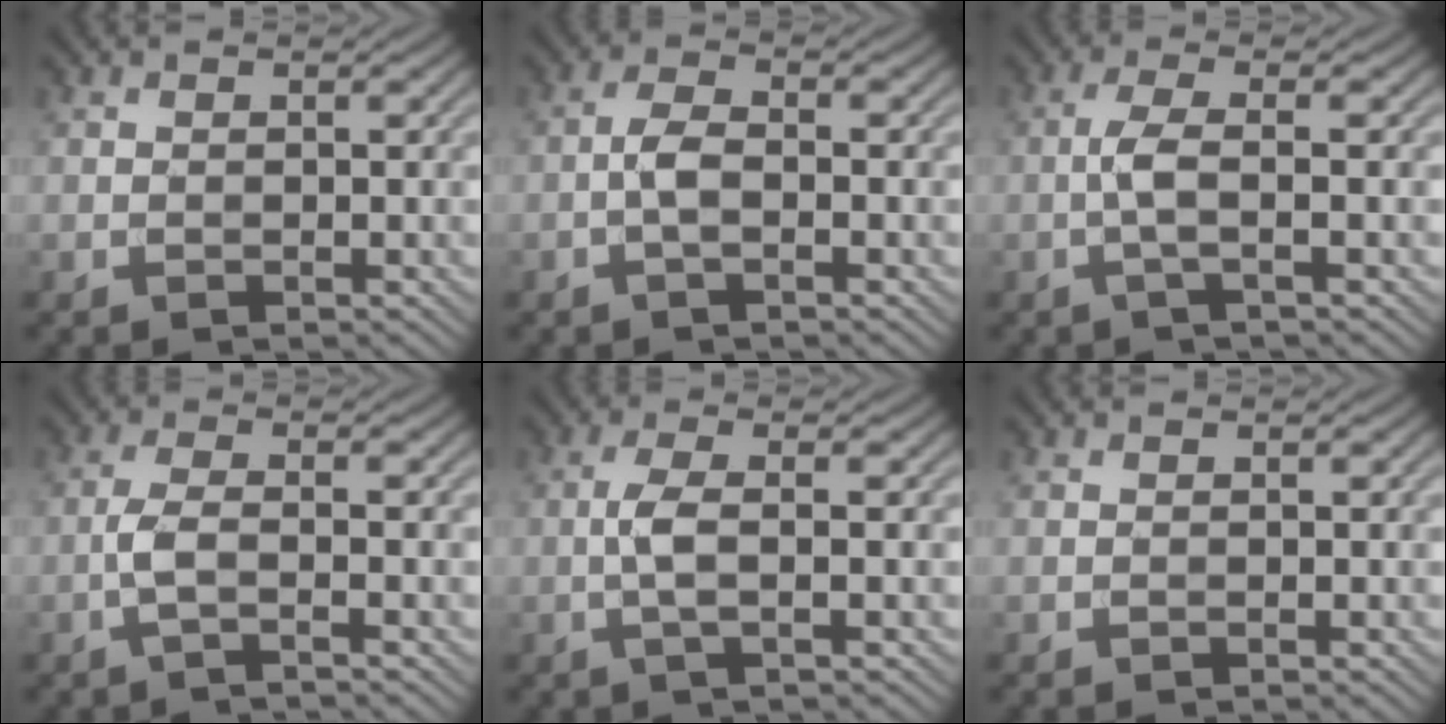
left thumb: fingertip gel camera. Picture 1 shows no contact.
{"total": 2.8, "force": [-1.0, 0.9, 2.4], "torque": [-0.054, 0.006, -0.026]}
{"total": 3.3, "force": [-0.7, 0.4, 3.2], "torque": [-0.071, 0.008, -0.027]}
{"total": 3.1, "force": [-1.2, 0.5, 2.7], "torque": [-0.061, 0.008, -0.035]}
{"total": 3.3, "force": [-0.5, 0.7, 3.2], "torque": [-0.075, 0.005, -0.016]}
{"total": 0.0}